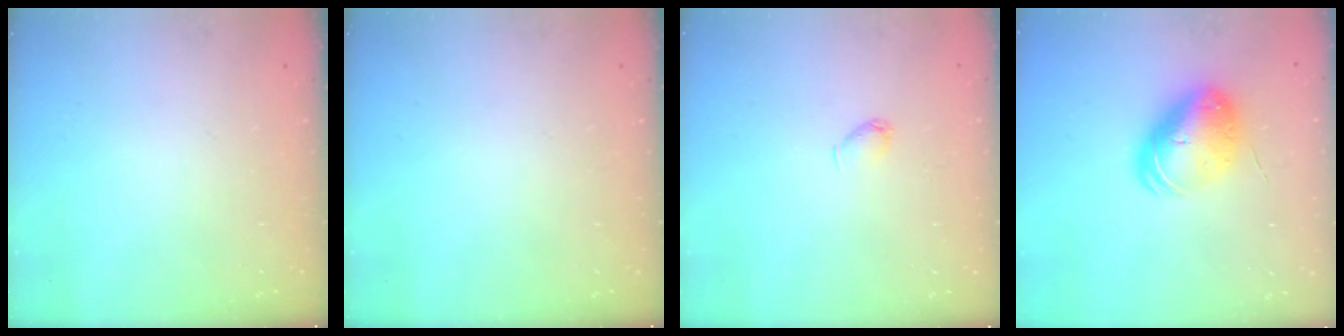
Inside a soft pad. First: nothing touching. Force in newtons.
{"total": 0.0}
{"total": 3.0, "press": 3.0, "slide": 0.3}
{"total": 10.2, "press": 10.0, "slide": 1.7}